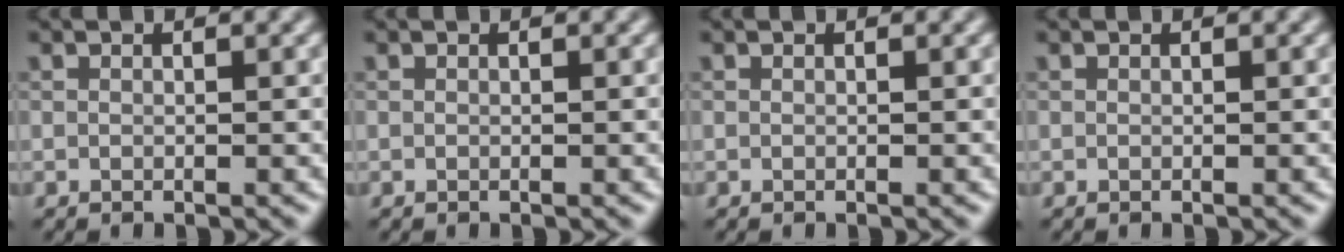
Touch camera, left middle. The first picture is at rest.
{"total": 0.0}
{"total": 0.0}
{"total": 0.0}